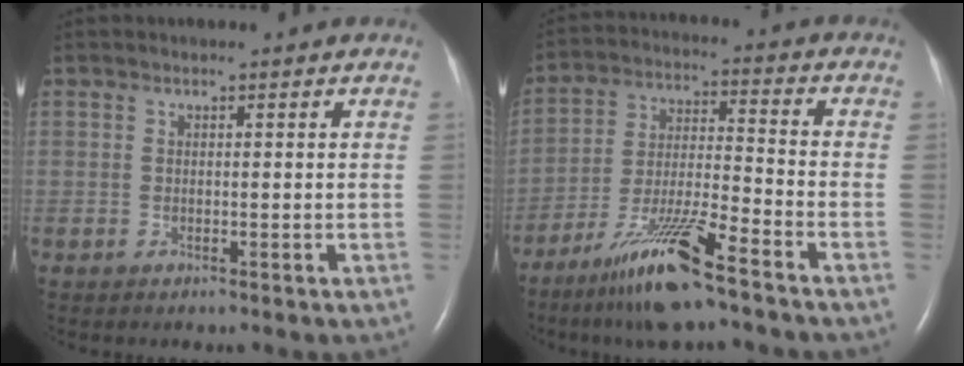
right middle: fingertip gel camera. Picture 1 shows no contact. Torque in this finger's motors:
{"motor_torque": [1.18, -0.96, 0.28, 0.11]}